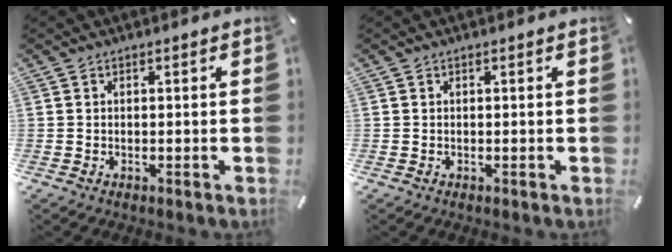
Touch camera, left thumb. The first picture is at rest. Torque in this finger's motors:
{"motor_torque": [0.00, 0.00, 0.00, 0.00, 0.00]}